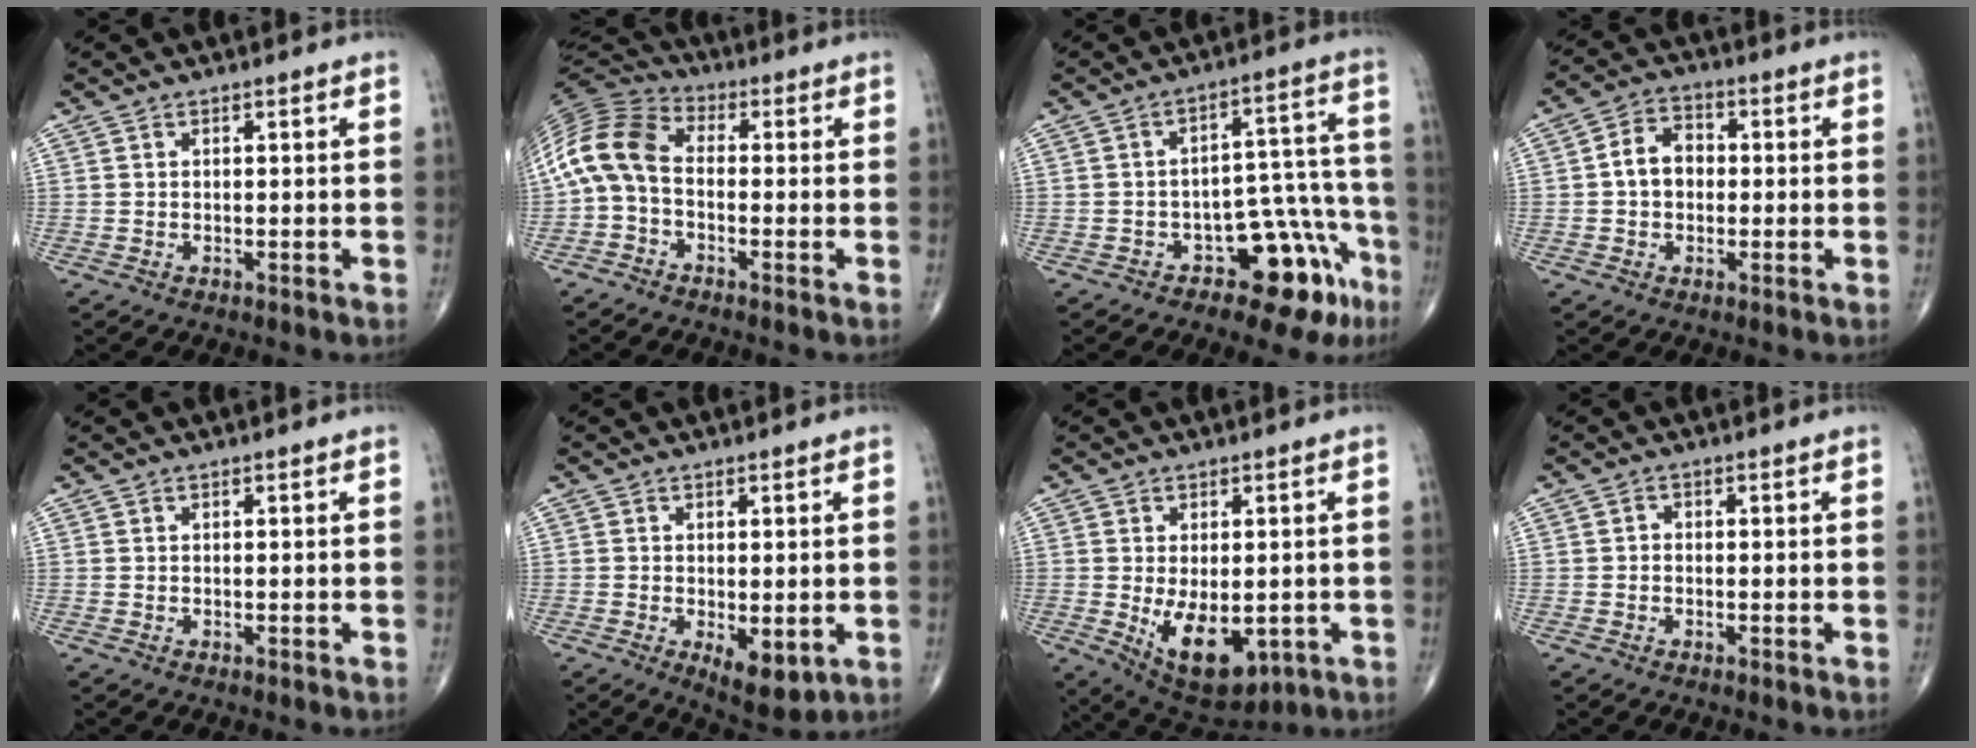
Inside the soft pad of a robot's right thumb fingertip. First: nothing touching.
{"total": 11.0, "force": [-1.4, 6.9, 8.4], "torque": [-0.169, 0.035, -0.045]}
{"total": 13.4, "force": [-7.7, 6.8, 8.6], "torque": [-0.049, 0.089, -0.101]}
{"total": 6.5, "force": [-0.1, 5.0, 4.2], "torque": [-0.054, 0.020, -0.012]}
{"total": 0.0}
{"total": 6.7, "force": [-1.7, 3.1, 5.7], "torque": [-0.077, -0.017, -0.016]}
{"total": 11.7, "force": [-2.4, 6.4, 9.5], "torque": [-0.132, -0.015, -0.016]}
{"total": 0.8, "force": [-0.3, 0.6, 0.3], "torque": [0.004, 0.002, -0.011]}